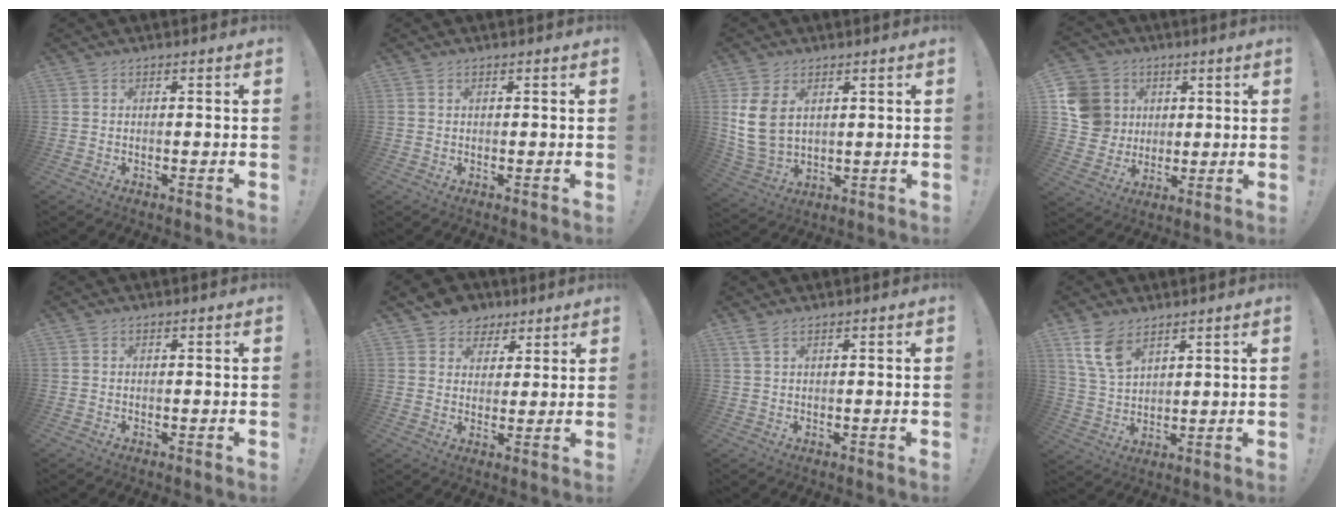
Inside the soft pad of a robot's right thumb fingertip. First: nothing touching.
{"total": 0.0}
{"total": 9.4, "force": [3.2, 6.3, 6.2], "torque": [-0.114, -0.012, 0.062]}
{"total": 13.3, "force": [2.8, 12.2, 4.6], "torque": [-0.069, -0.005, 0.065]}
{"total": 0.0}
{"total": 6.9, "force": [3.7, 5.8, 0.9], "torque": [-0.014, -0.021, 0.075]}
{"total": 2.3, "force": [1.5, 0.7, 1.6], "torque": [-0.041, 0.003, 0.029]}
{"total": 9.8, "force": [6.1, 5.4, 5.3], "torque": [-0.101, -0.023, 0.123]}